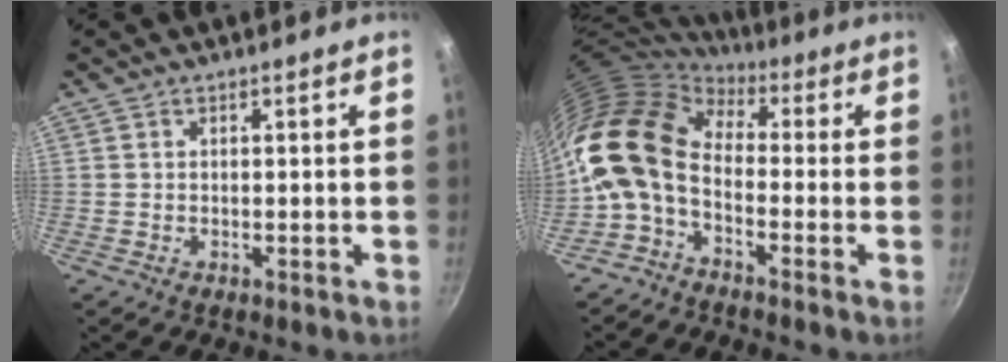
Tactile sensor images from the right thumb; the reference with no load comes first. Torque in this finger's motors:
{"motor_torque": [1.32, 2.15, 1.39, -1.38, 0.61]}